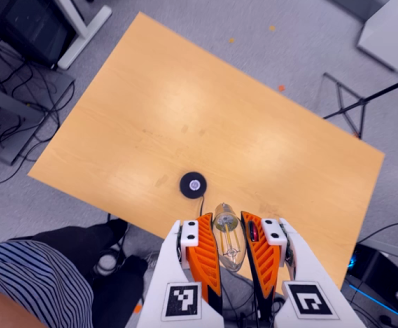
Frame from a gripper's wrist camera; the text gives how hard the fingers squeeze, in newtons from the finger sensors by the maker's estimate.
{"total": 23.6, "left": 26.0, "right": 21.2}